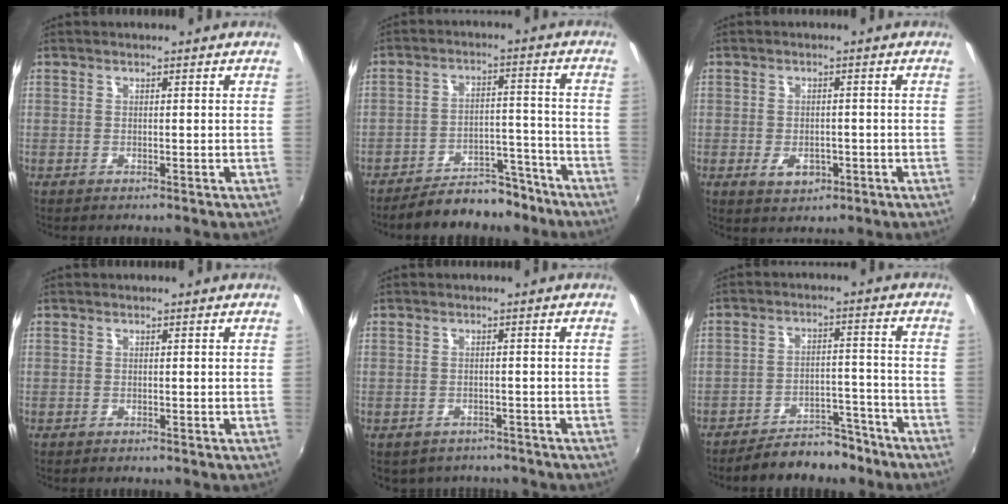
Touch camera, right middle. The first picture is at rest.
{"total": 12.5, "force": [-10.9, 4.4, 4.2], "torque": [-0.086, 0.018, -0.145]}
{"total": 4.2, "force": [-1.6, 2.9, 2.6], "torque": [-0.054, -0.010, -0.021]}
{"total": 0.0}
{"total": 7.0, "force": [-5.8, 3.1, 2.3], "torque": [-0.055, -0.032, -0.072]}
{"total": 10.4, "force": [-9.0, 3.9, 3.4], "torque": [-0.075, 0.016, -0.119]}